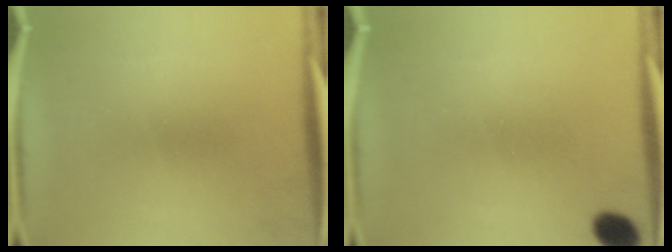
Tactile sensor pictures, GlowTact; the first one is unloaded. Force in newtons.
{"total": 4.7}